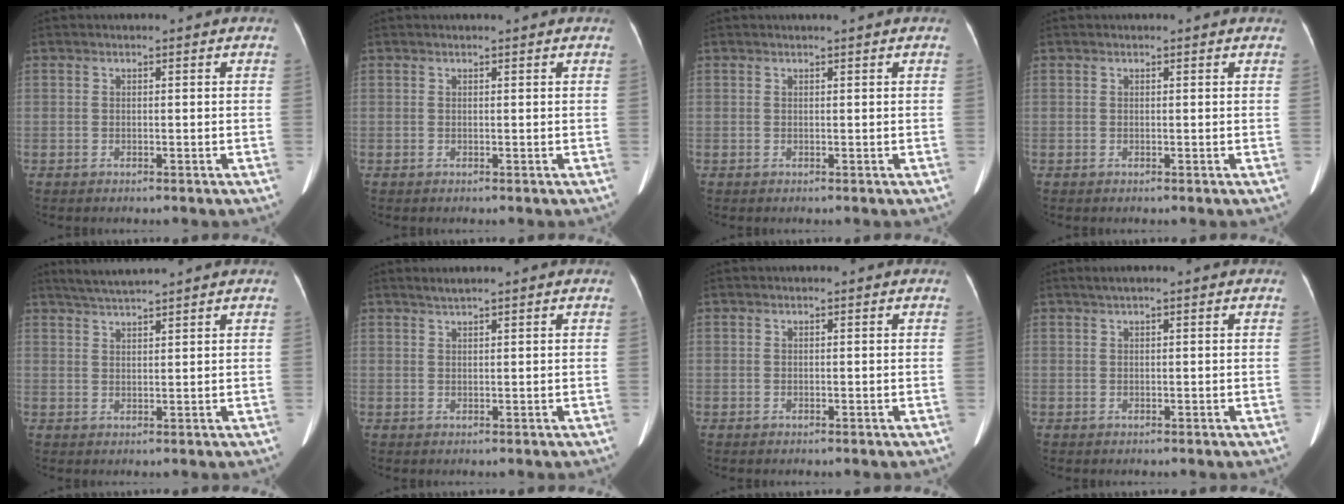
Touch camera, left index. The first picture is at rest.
{"total": 0.7, "force": [0.7, 0.0, 0.3], "torque": [-0.008, 0.006, 0.012]}
{"total": 0.8, "force": [0.7, -0.1, 0.4], "torque": [-0.007, 0.005, 0.017]}
{"total": 0.6, "force": [0.6, 0.1, 0.1], "torque": [-0.006, 0.001, 0.002]}
{"total": 4.4, "force": [4.0, -0.7, 1.7], "torque": [-0.035, 0.019, 0.077]}
{"total": 1.5, "force": [1.3, -0.3, 0.7], "torque": [-0.018, 0.006, 0.030]}
{"total": 0.0}
{"total": 1.2, "force": [0.8, -0.1, 0.9], "torque": [-0.022, 0.013, 0.019]}